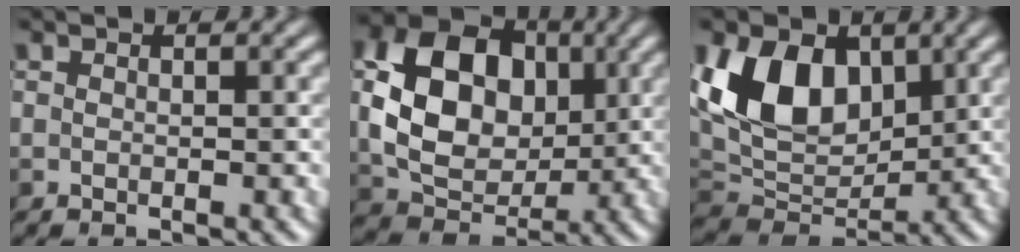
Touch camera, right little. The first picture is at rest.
{"total": 10.5, "force": [0.8, 7.6, 7.2], "torque": [-0.141, -0.001, 0.011]}
{"total": 8.5, "force": [2.2, 5.9, 5.6], "torque": [-0.113, -0.003, 0.033]}